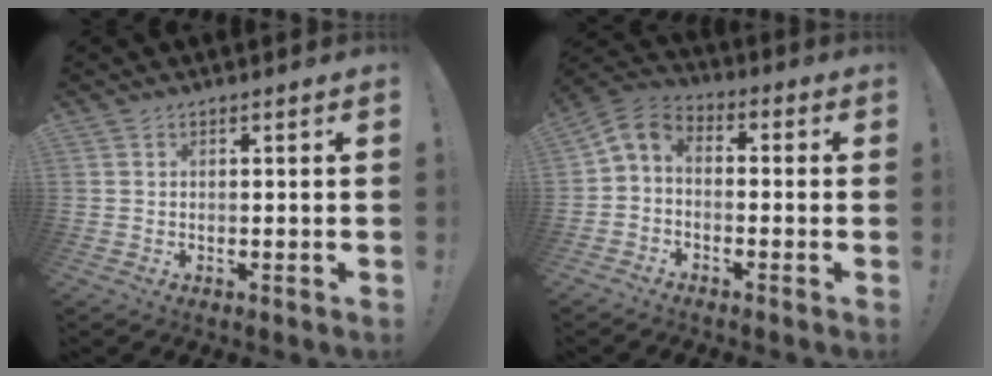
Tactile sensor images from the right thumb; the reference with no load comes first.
{"total": 5.6, "force": [-1.9, 3.9, 3.6], "torque": [-0.082, 0.014, -0.034]}